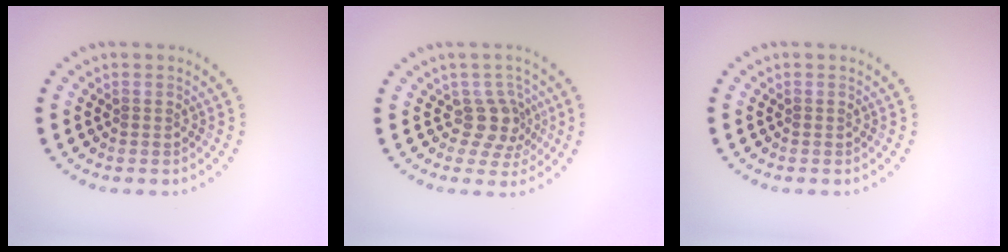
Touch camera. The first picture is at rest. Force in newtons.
{"total": 2.9, "press": 2.2, "slide": 1.9}
{"total": 0.0}